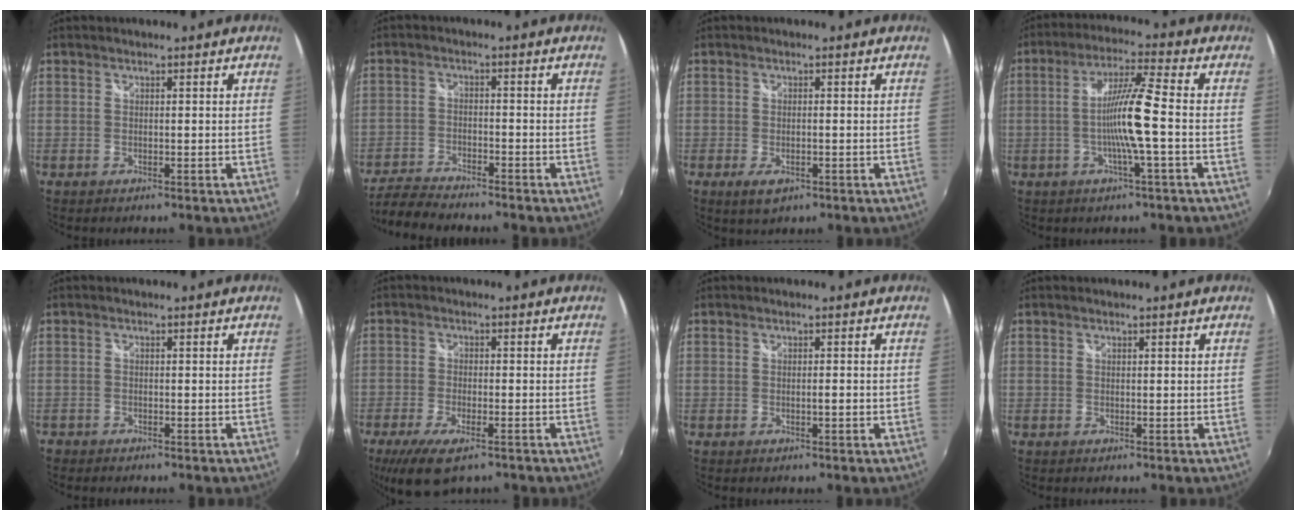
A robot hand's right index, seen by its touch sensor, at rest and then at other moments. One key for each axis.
{"total": 7.8, "fx": -7.2, "fy": 1.2, "fz": 2.7, "tx": -0.077, "ty": -0.019, "tz": -0.131}
{"total": 3.8, "fx": -1.5, "fy": 1.7, "fz": 3.0, "tx": -0.061, "ty": -0.010, "tz": -0.022}
{"total": 9.7, "fx": -1.8, "fy": -0.8, "fz": 9.5, "tx": -0.180, "ty": 0.001, "tz": -0.035}
{"total": 1.4, "fx": -1.3, "fy": 0.6, "fz": 0.0, "tx": -0.006, "ty": -0.005, "tz": -0.025}
{"total": 9.2, "fx": -6.2, "fy": 3.3, "fz": 6.0, "tx": -0.144, "ty": -0.031, "tz": -0.109}
{"total": 1.1, "fx": -0.2, "fy": 0.2, "fz": 1.1, "tx": -0.015, "ty": 0.001, "tz": -0.005}
{"total": 0.0}